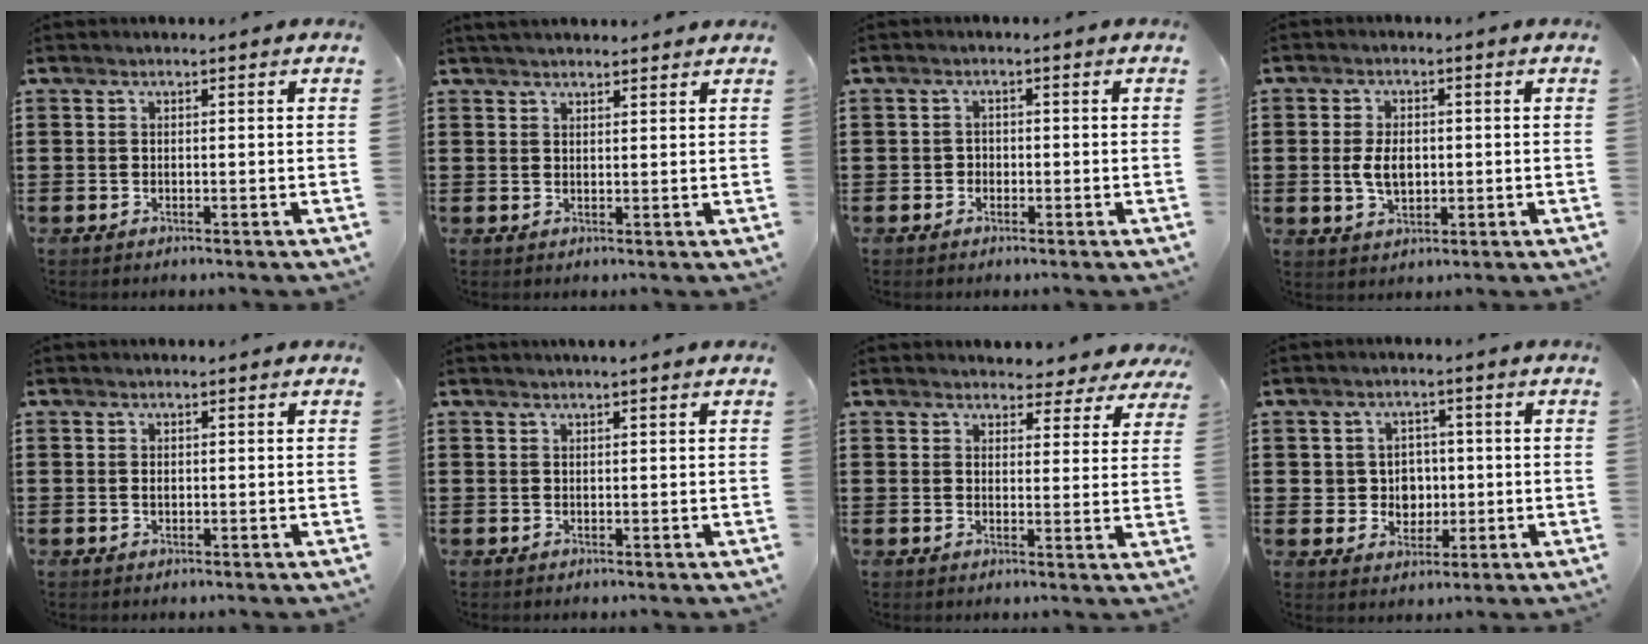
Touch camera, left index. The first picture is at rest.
{"total": 2.1, "force": [2.1, 0.1, 0.3], "torque": [-0.010, 0.000, 0.040]}
{"total": 1.1, "force": [-0.4, 1.0, 0.3], "torque": [-0.010, 0.002, -0.010]}
{"total": 5.0, "force": [0.1, 3.0, 4.0], "torque": [-0.080, 0.003, -0.002]}
{"total": 0.7, "force": [0.1, 0.4, 0.6], "torque": [-0.013, 0.001, 0.002]}
{"total": 0.9, "force": [0.7, -0.1, 0.5], "torque": [-0.010, -0.001, 0.014]}
{"total": 3.3, "force": [3.1, 1.1, 0.3], "torque": [-0.013, -0.011, 0.055]}
{"total": 4.6, "force": [0.4, 4.2, 1.8], "torque": [-0.045, 0.009, 0.003]}